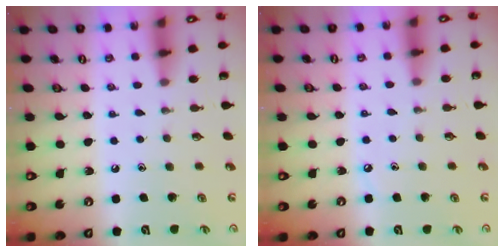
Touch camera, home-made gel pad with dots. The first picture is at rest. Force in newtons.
{"total": 2.4, "press": 2.4, "slide": 0.3}